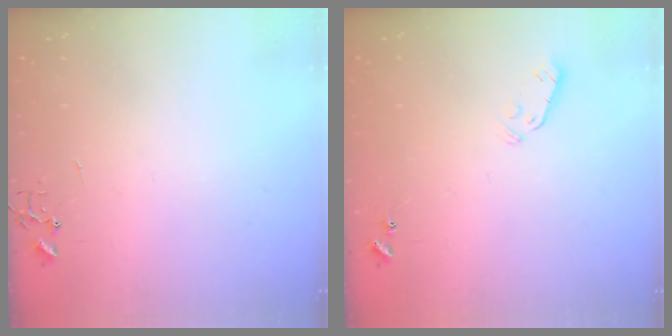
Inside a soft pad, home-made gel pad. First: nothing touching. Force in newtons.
{"total": 3.1, "press": 3.0, "slide": 0.9}